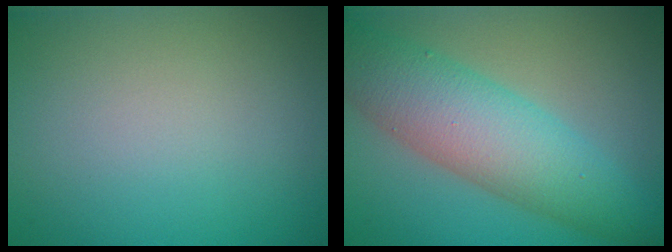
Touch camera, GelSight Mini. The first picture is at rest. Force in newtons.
{"total": 7.6, "press": 7.6, "slide": 0.1}